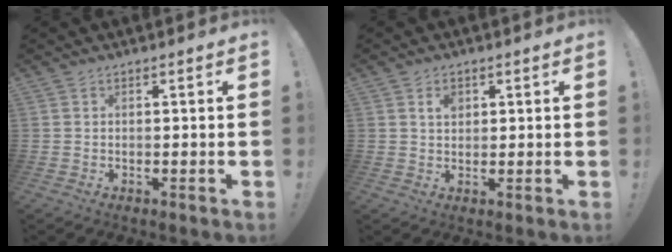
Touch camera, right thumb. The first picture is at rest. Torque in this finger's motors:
{"motor_torque": [0.62, 0.67, 0.01, -0.03, 0.00]}